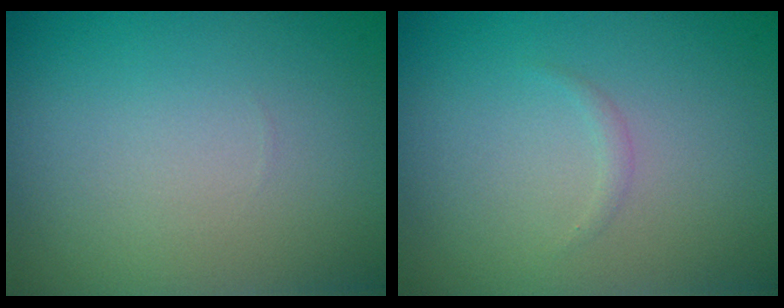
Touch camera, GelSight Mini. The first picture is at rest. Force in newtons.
{"total": 0.5, "press": 0.5, "slide": 0.0}